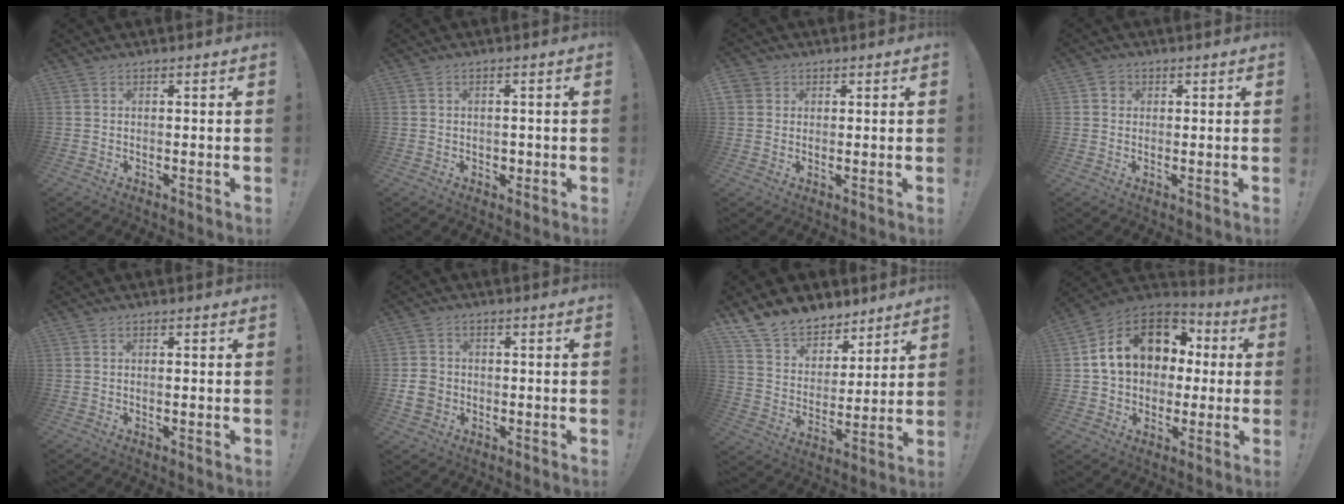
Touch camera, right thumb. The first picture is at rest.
{"total": 1.6, "force": [-0.3, 1.5, 0.6], "torque": [0.001, -0.004, -0.008]}
{"total": 2.7, "force": [1.4, 2.3, 0.4], "torque": [-0.006, -0.002, 0.026]}
{"total": 1.9, "force": [0.4, 1.8, 0.6], "torque": [-0.010, 0.004, 0.007]}
{"total": 0.6, "force": [-0.3, -0.1, 0.5], "torque": [0.000, -0.005, -0.007]}
{"total": 6.1, "force": [-1.2, 5.2, 2.8], "torque": [-0.052, 0.011, -0.022]}
{"total": 13.0, "force": [10.3, 7.5, 2.8], "torque": [-0.063, -0.076, 0.200]}
{"total": 16.9, "force": [4.6, 12.9, 9.9], "torque": [-0.161, -0.005, 0.095]}